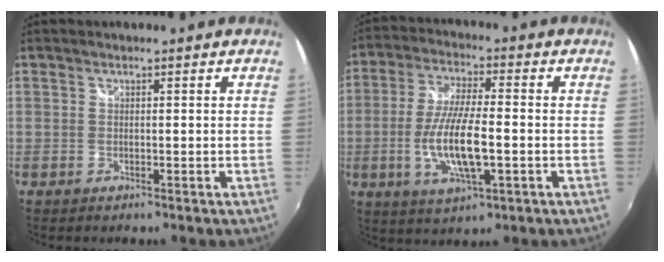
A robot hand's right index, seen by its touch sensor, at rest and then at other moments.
{"total": 12.0, "force": [-2.6, 3.2, 11.2], "torque": [-0.225, -0.010, -0.048]}